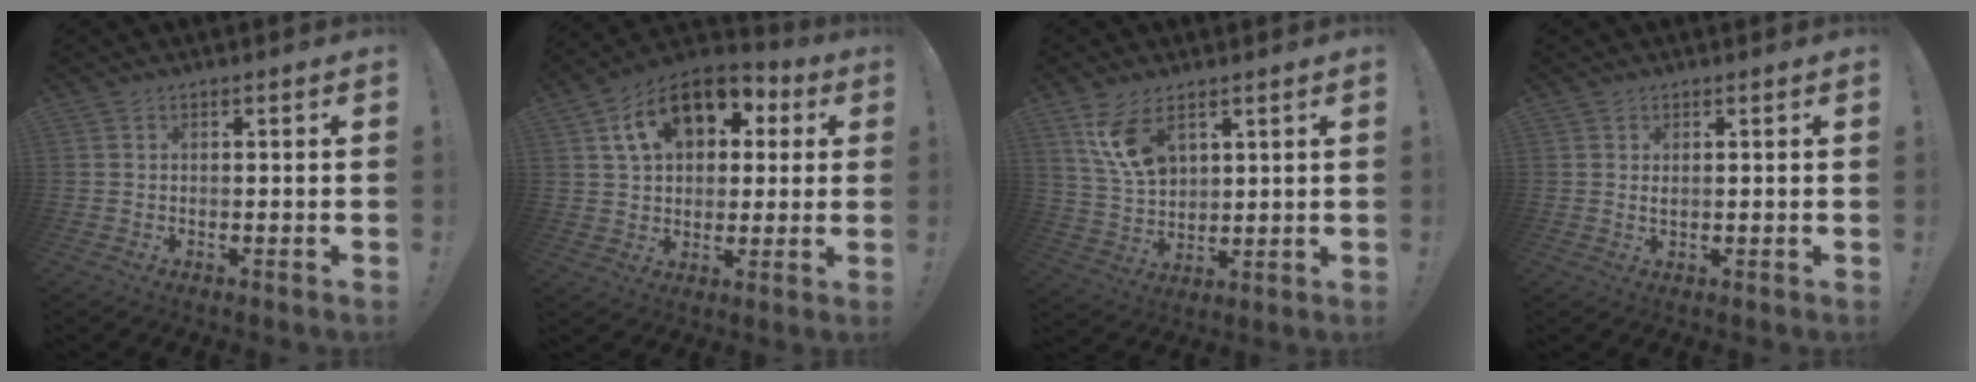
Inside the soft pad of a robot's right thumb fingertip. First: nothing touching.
{"total": 16.8, "force": [7.1, 11.2, 10.3], "torque": [-0.158, -0.017, 0.131]}
{"total": 11.5, "force": [6.4, 6.2, 7.3], "torque": [-0.135, -0.025, 0.123]}
{"total": 1.2, "force": [0.7, 0.5, 0.8], "torque": [-0.009, -0.002, 0.011]}